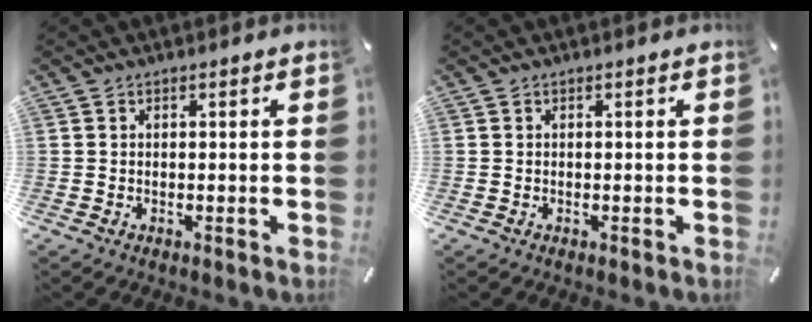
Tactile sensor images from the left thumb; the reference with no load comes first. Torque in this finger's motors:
{"motor_torque": [0.00, 0.00, -0.03, 0.00, 0.00]}